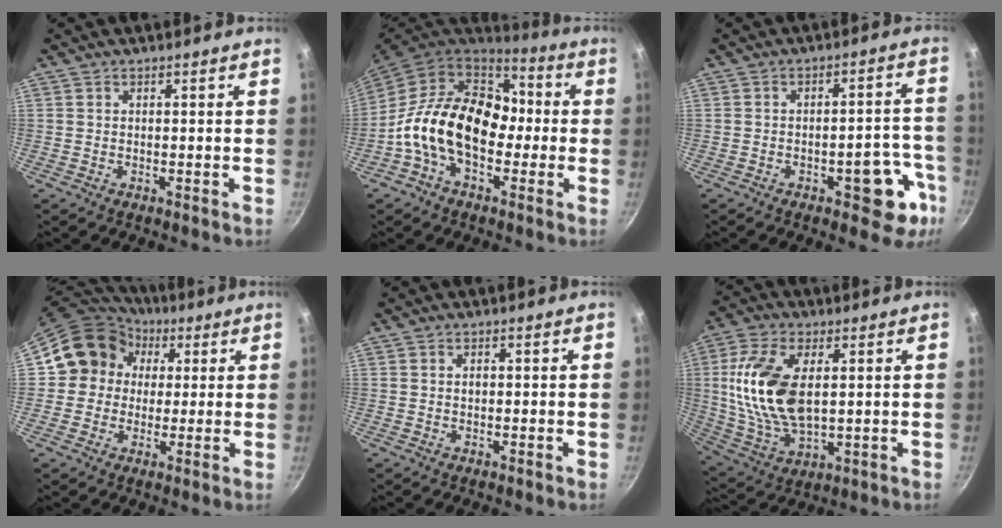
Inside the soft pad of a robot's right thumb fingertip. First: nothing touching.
{"total": 19.4, "force": [-1.9, 13.2, 14.1], "torque": [-0.202, 0.042, -0.050]}
{"total": 10.9, "force": [-5.0, 5.1, 8.2], "torque": [-0.046, 0.040, -0.057]}
{"total": 13.3, "force": [2.7, 12.1, 4.8], "torque": [-0.045, 0.027, 0.028]}
{"total": 0.9, "force": [0.1, 0.7, 0.6], "torque": [-0.010, 0.003, 0.002]}
{"total": 17.2, "force": [2.6, 9.3, 14.3], "torque": [-0.273, -0.006, 0.057]}